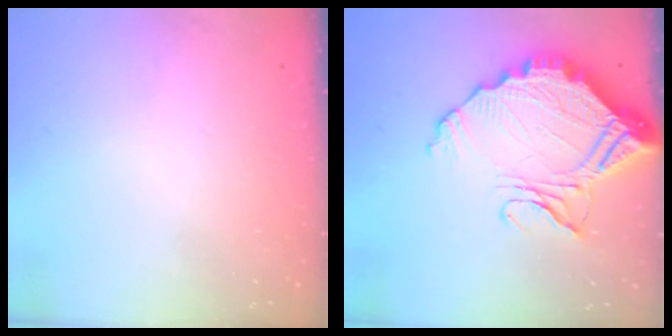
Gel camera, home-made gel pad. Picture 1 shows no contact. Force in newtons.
{"total": 15.2, "press": 15.1, "slide": 1.5}